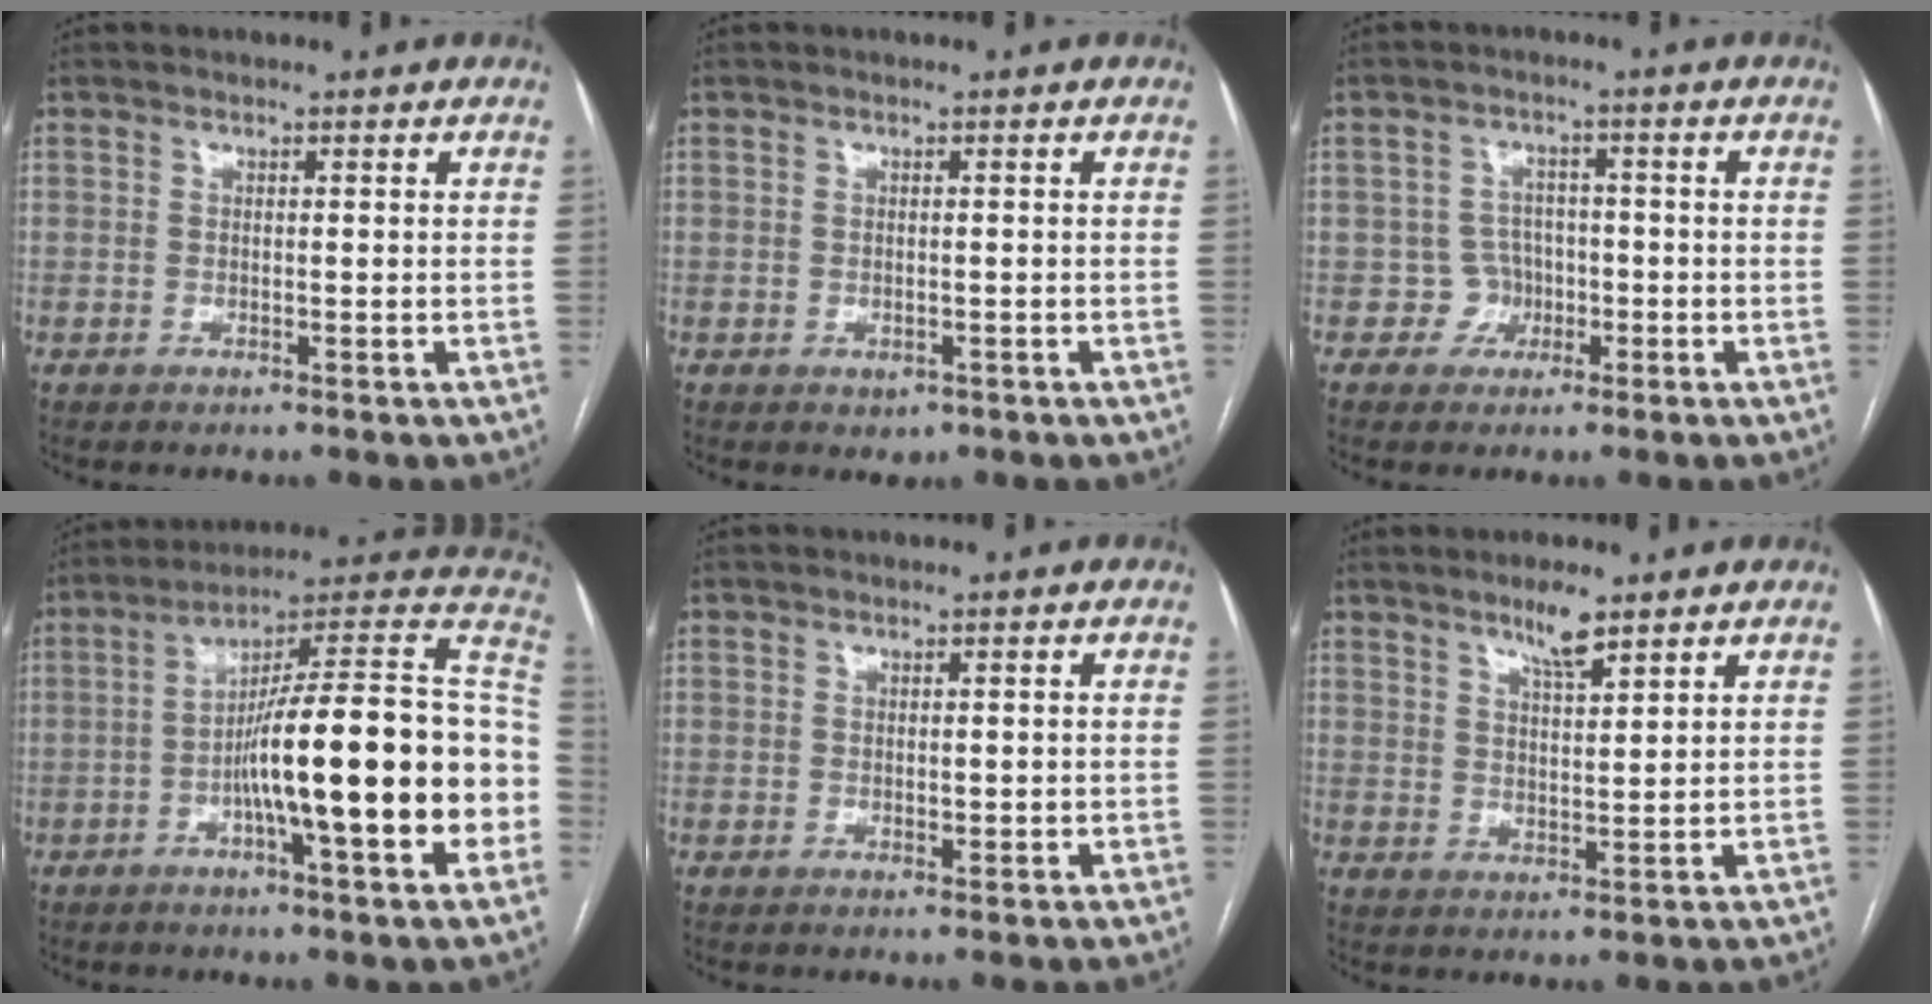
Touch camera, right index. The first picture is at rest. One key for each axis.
{"total": 1.3, "fx": -0.5, "fy": 1.1, "fz": 0.6, "tx": -0.003, "ty": 0.000, "tz": 0.000}
{"total": 3.7, "fx": -1.1, "fy": 3.5, "fz": -0.2, "tx": 0.020, "ty": 0.015, "tz": -0.019}
{"total": 23.7, "fx": -4.3, "fy": 2.2, "fz": 23.2, "tx": -0.269, "ty": 0.025, "tz": -0.068}
{"total": 1.1, "fx": 0.1, "fy": 0.8, "fz": 0.8, "tx": -0.009, "ty": 0.000, "tz": 0.003}
{"total": 4.5, "fx": 3.5, "fy": 0.5, "fz": 2.8, "tx": -0.049, "ty": -0.005, "tz": 0.061}